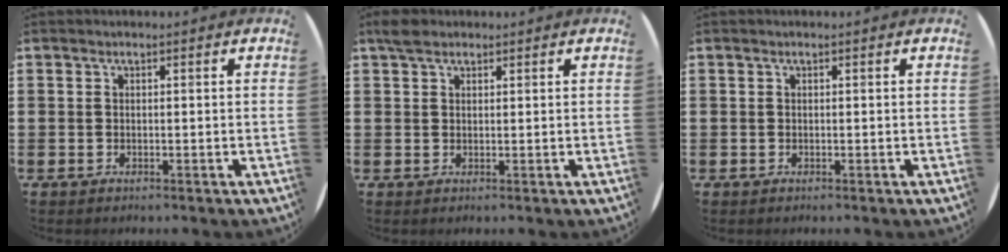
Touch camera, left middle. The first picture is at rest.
{"total": 2.0, "force": [1.6, 0.9, 0.7], "torque": [-0.010, 0.002, 0.030]}
{"total": 0.0}